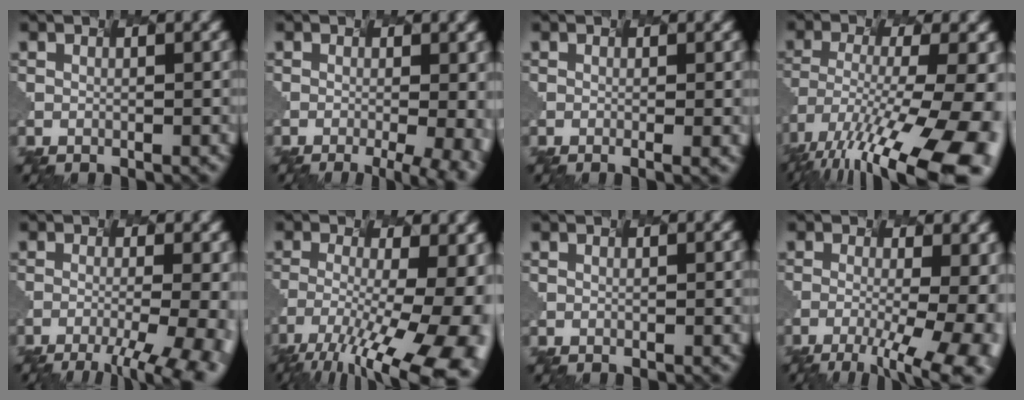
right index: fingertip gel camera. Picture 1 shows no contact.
{"total": 6.5, "force": [-2.0, 2.2, 5.8], "torque": [-0.036, -0.003, 0.004]}
{"total": 1.4, "force": [-0.5, 0.0, 1.3], "torque": [-0.024, 0.003, 0.007]}
{"total": 15.2, "force": [-9.9, 4.0, 10.8], "torque": [-0.235, -0.045, -0.113]}
{"total": 7.9, "force": [-4.1, 2.3, 6.4], "torque": [-0.079, -0.011, -0.032]}
{"total": 15.3, "force": [-9.0, 4.6, 11.5], "torque": [-0.194, -0.036, -0.096]}
{"total": 0.0}
{"total": 9.4, "force": [-2.9, 3.8, 8.1], "torque": [-0.112, -0.011, -0.004]}